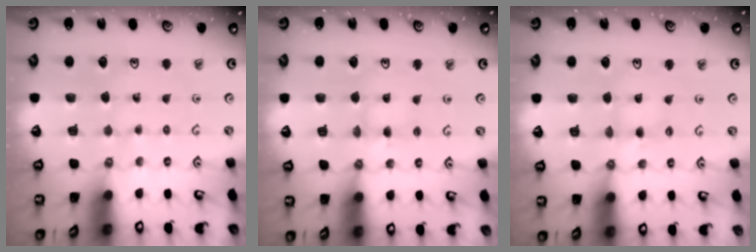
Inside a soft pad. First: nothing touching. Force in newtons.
{"total": 3.3, "press": 3.2, "slide": 0.5}
{"total": 2.7, "press": 2.7, "slide": 0.5}